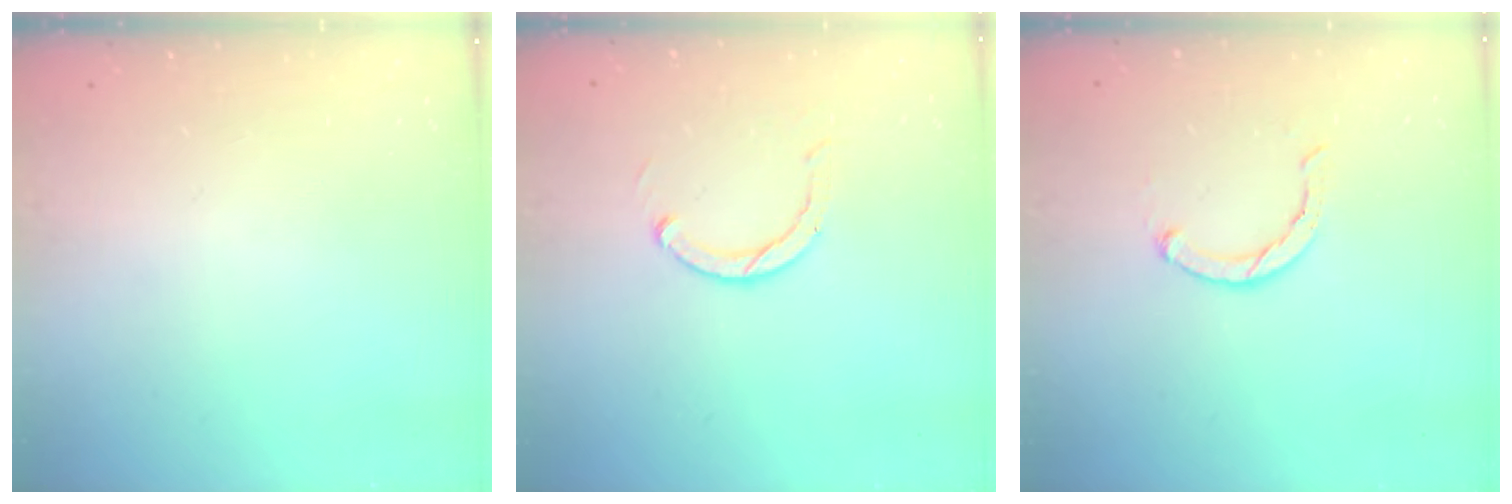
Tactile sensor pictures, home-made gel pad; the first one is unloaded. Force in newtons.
{"total": 2.9, "press": 2.9, "slide": 0.4}
{"total": 2.5, "press": 2.5, "slide": 0.4}